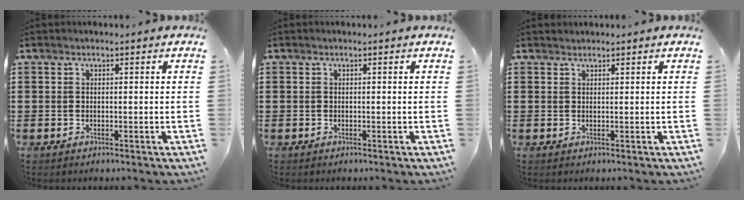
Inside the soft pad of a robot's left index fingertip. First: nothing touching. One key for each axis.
{"total": 0.0}
{"total": 0.7, "fx": 0.7, "fy": 0.1, "fz": -0.1, "tx": 0.001, "ty": -0.001, "tz": 0.014}